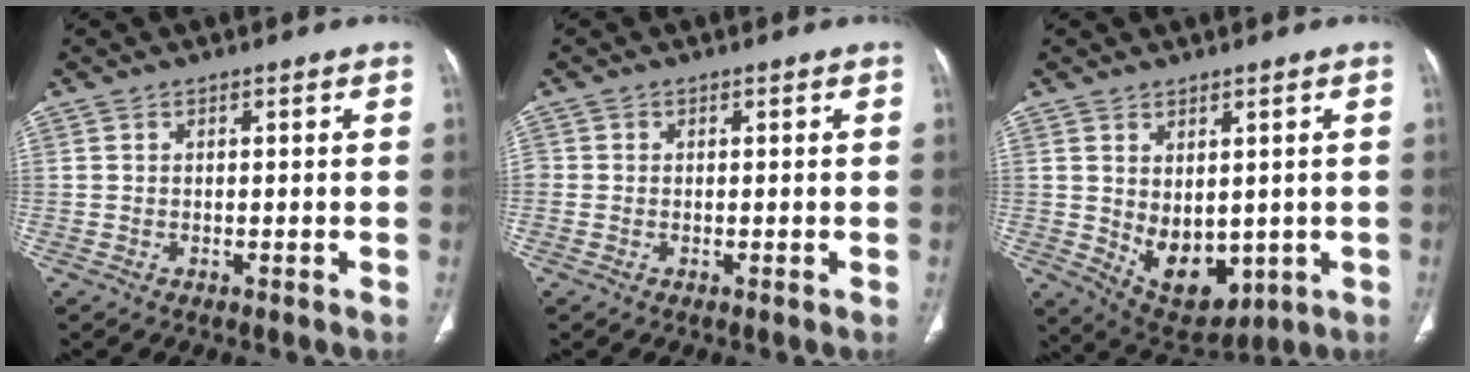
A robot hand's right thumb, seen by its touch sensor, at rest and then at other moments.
{"total": 0.9, "force": [-0.3, 0.8, 0.3], "torque": [-0.004, 0.002, -0.013]}
{"total": 10.2, "force": [-0.7, 6.5, 7.8], "torque": [-0.091, -0.011, 0.021]}